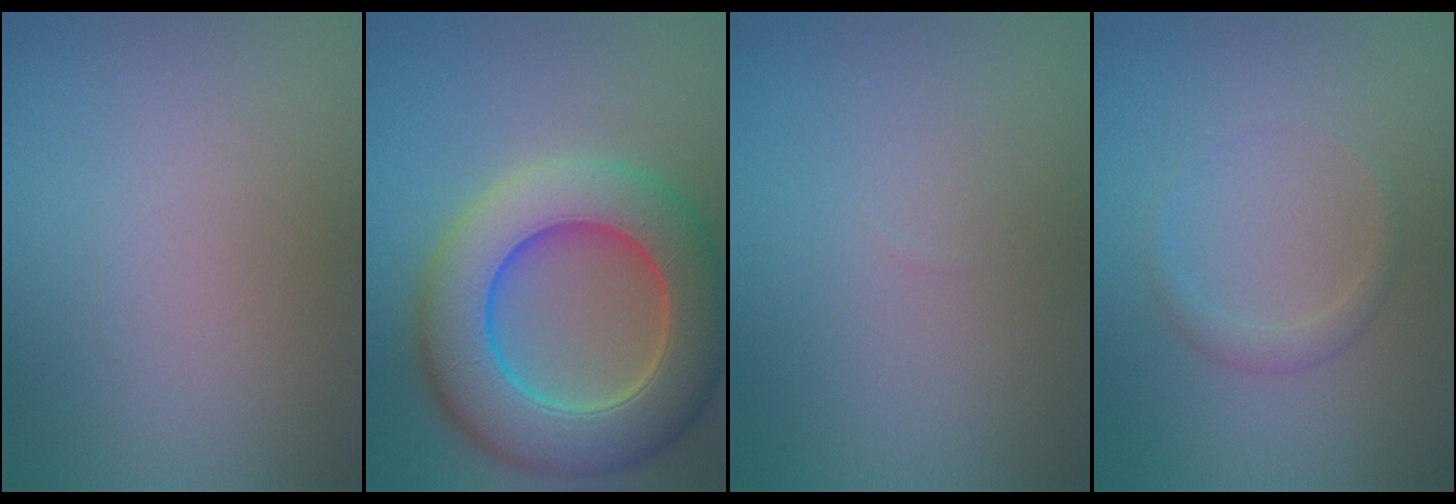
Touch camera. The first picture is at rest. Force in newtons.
{"total": 11.8, "press": 11.7, "slide": 0.9}
{"total": 0.0}
{"total": 1.4, "press": 1.4, "slide": 0.1}